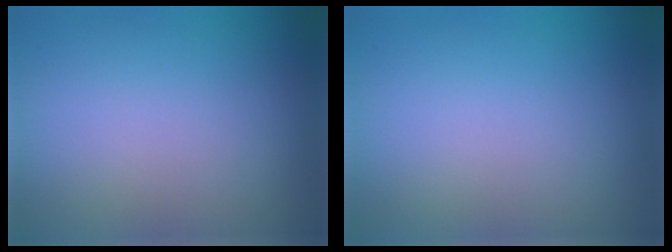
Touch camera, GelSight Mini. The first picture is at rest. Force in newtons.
{"total": 0.0}